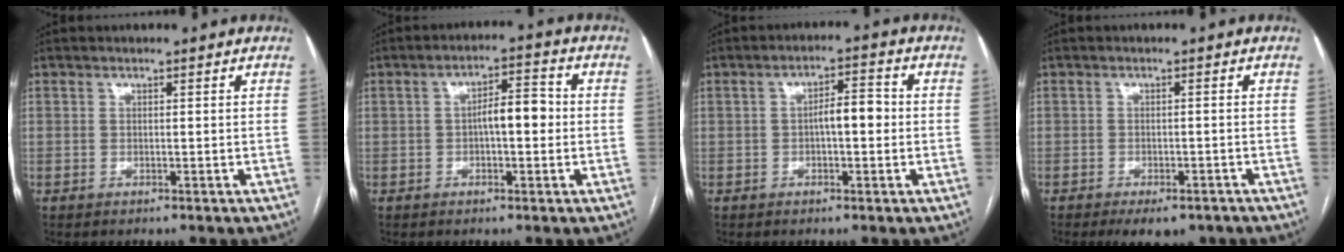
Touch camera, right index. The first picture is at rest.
{"total": 5.4, "force": [-0.4, 1.8, 5.1], "torque": [-0.083, 0.021, -0.008]}
{"total": 4.6, "force": [-0.4, 1.5, 4.3], "torque": [-0.070, 0.017, -0.008]}
{"total": 6.3, "force": [-4.7, 2.9, 3.0], "torque": [-0.034, 0.000, -0.063]}